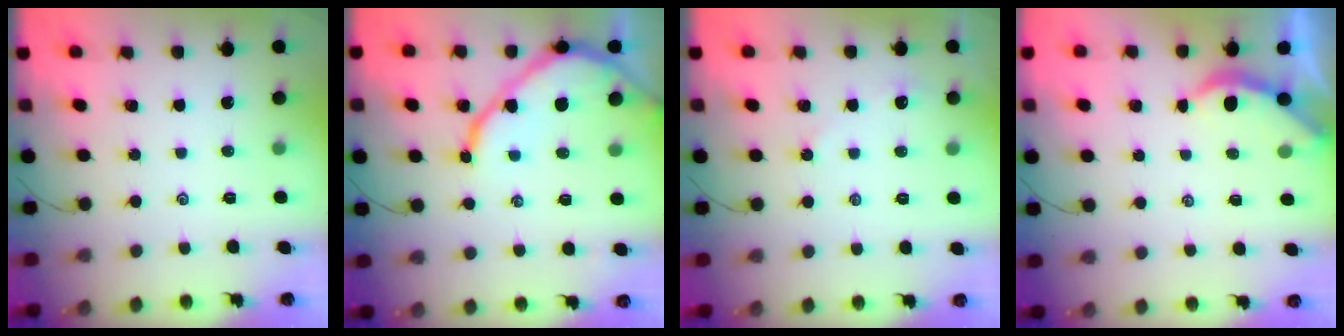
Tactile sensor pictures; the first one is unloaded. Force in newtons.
{"total": 10.1, "press": 10.0, "slide": 1.0}
{"total": 2.3, "press": 2.3, "slide": 0.3}
{"total": 2.3, "press": 2.3, "slide": 0.5}